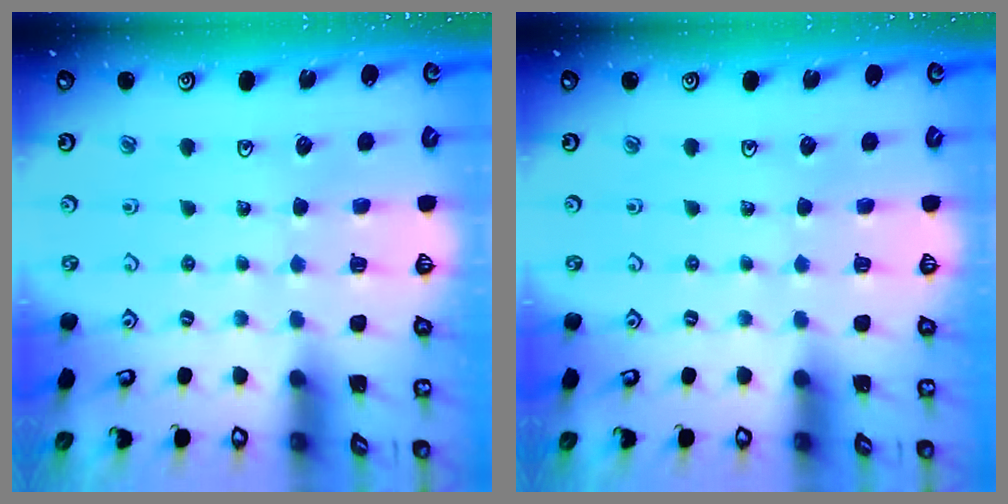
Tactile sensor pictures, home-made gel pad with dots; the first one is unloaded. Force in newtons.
{"total": 0.0}